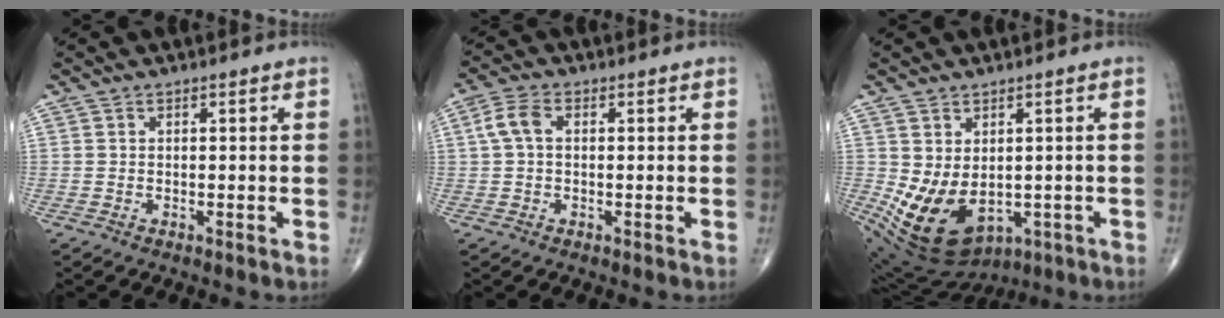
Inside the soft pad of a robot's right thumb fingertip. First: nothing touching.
{"total": 4.3, "force": [0.6, 2.7, 3.4], "torque": [-0.075, 0.013, 0.007]}
{"total": 12.5, "force": [-1.8, 8.6, 8.9], "torque": [-0.150, -0.010, 0.003]}